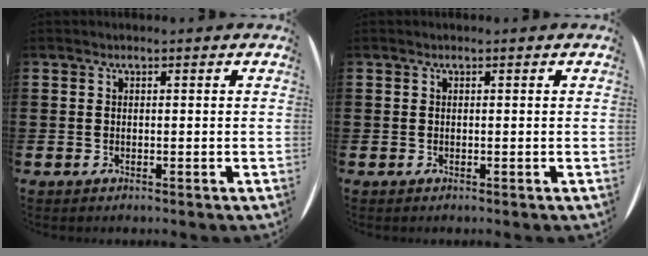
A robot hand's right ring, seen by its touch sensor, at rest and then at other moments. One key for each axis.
{"total": 0.0}